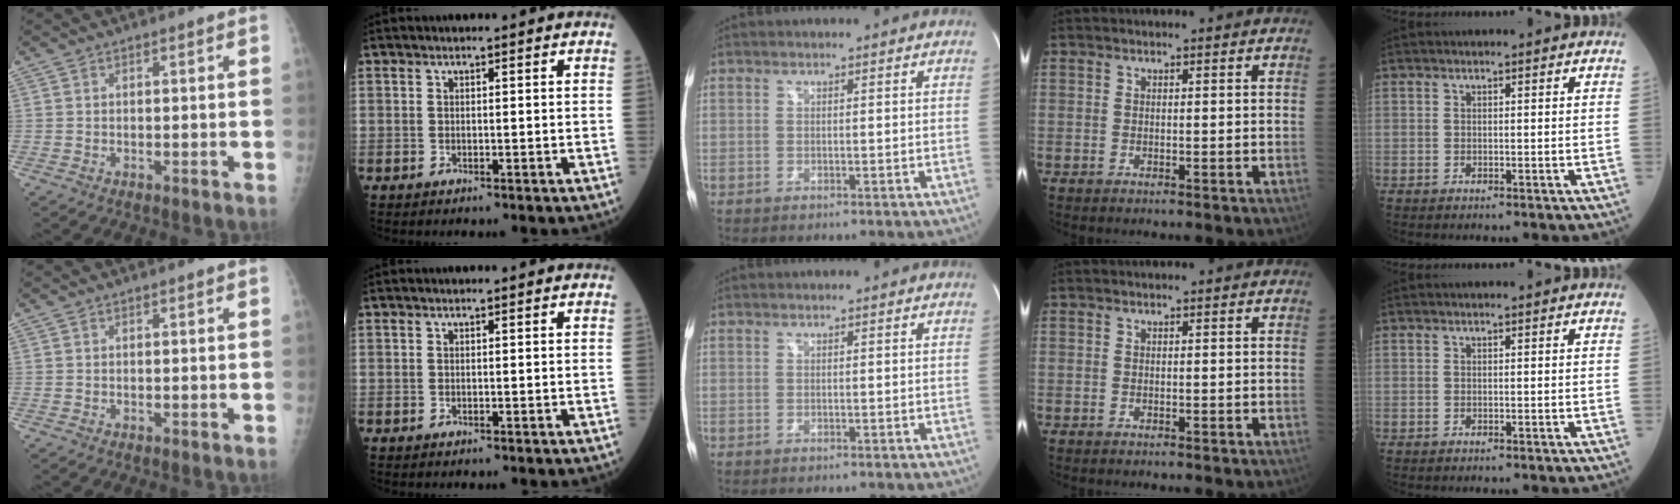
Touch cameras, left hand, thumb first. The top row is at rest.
{}